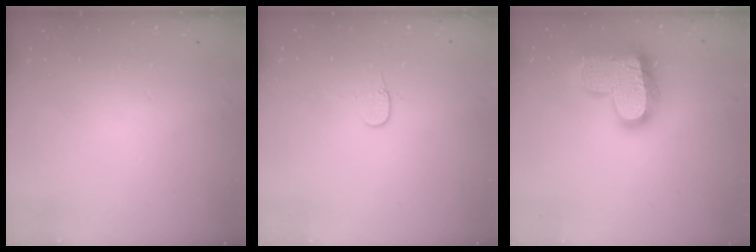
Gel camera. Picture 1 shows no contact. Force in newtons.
{"total": 3.2, "press": 3.2, "slide": 0.3}
{"total": 18.7, "press": 18.7, "slide": 1.2}